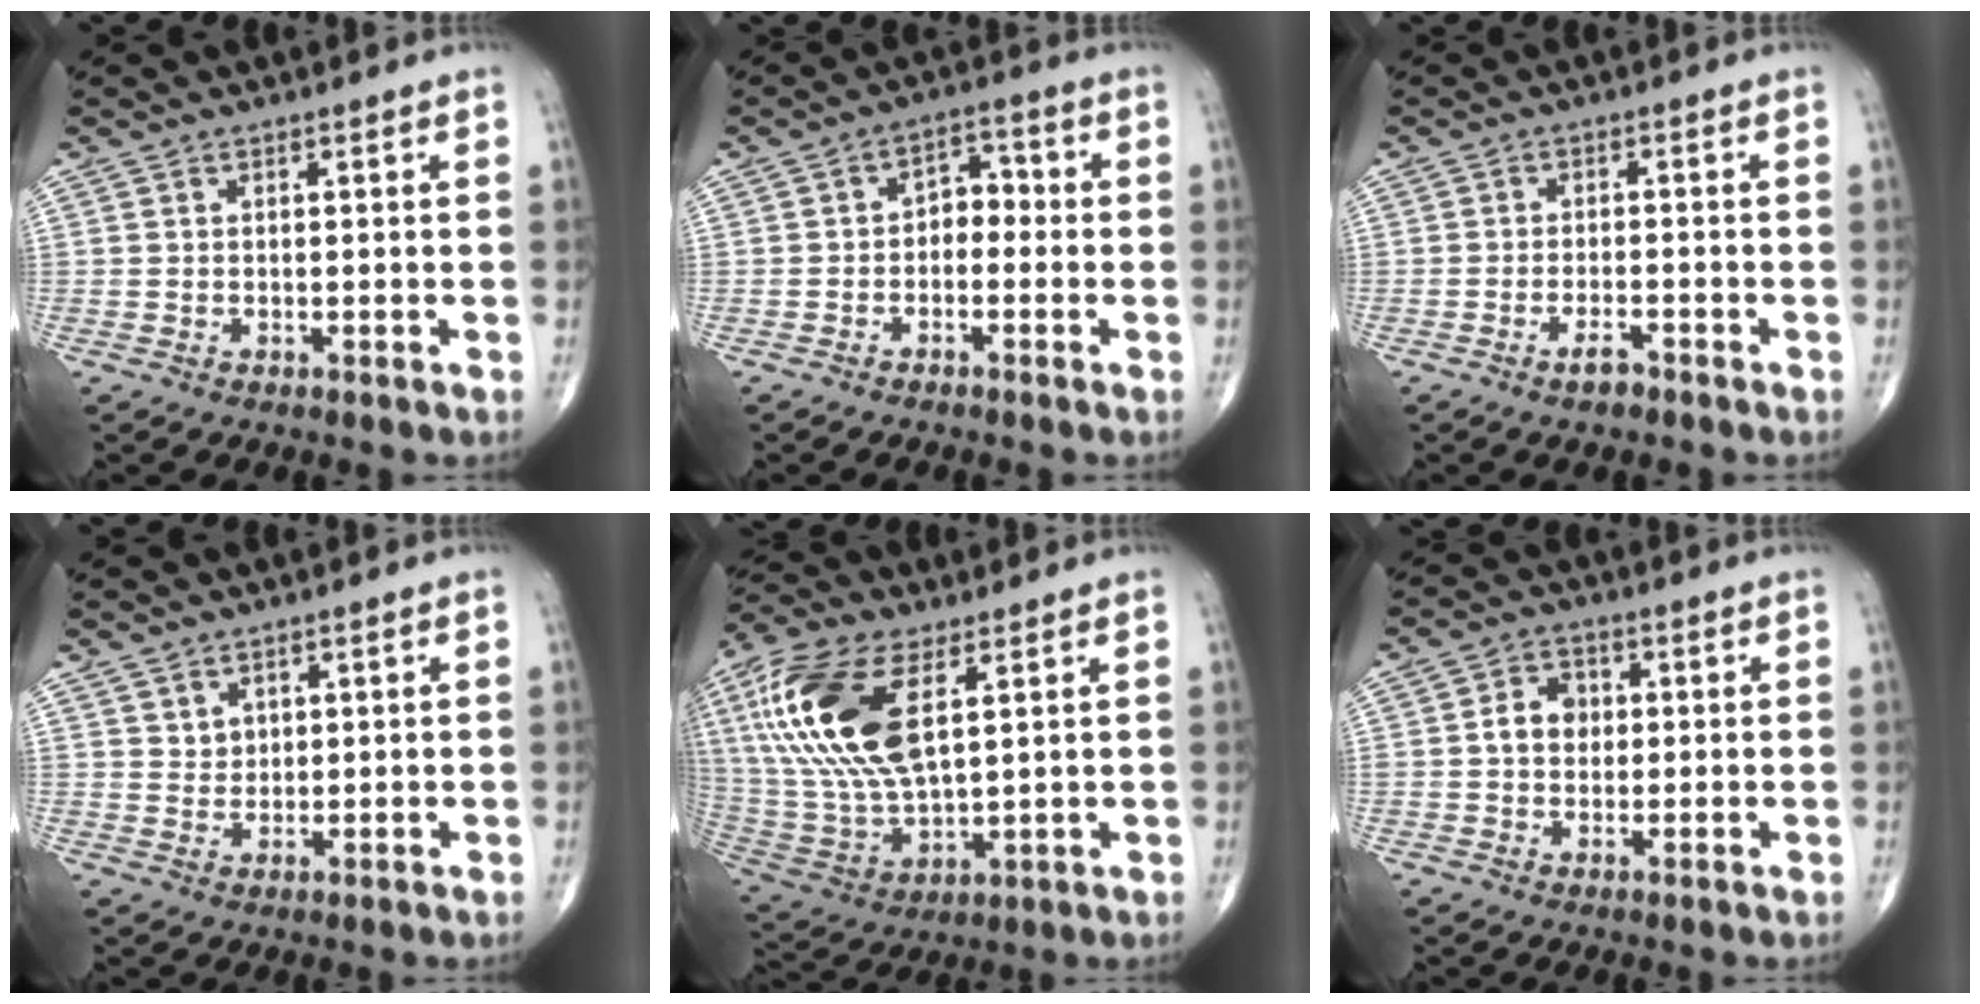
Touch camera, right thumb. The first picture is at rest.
{"total": 4.6, "force": [-1.0, 3.2, 3.1], "torque": [-0.024, 0.027, -0.029]}
{"total": 2.6, "force": [-1.9, 0.8, 1.6], "torque": [-0.031, 0.008, -0.036]}
{"total": 2.4, "force": [1.5, 1.8, 0.4], "torque": [0.010, -0.011, 0.025]}
{"total": 21.4, "force": [6.8, 10.1, 17.6], "torque": [-0.376, -0.016, 0.130]}
{"total": 5.4, "force": [0.4, 4.3, 3.2], "torque": [-0.038, 0.011, 0.002]}